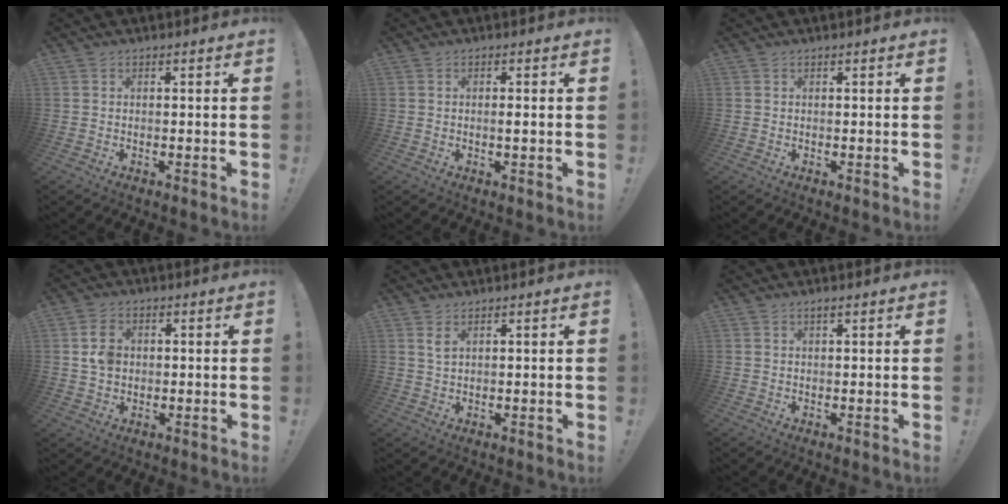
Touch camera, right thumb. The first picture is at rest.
{"total": 1.1, "force": [-0.2, 0.0, 1.1], "torque": [-0.011, -0.005, -0.006]}
{"total": 0.0}
{"total": 5.9, "force": [0.6, 4.7, 3.5], "torque": [-0.053, 0.003, 0.011]}
{"total": 2.0, "force": [1.2, 0.6, 1.5], "torque": [-0.025, -0.002, 0.020]}
{"total": 1.5, "force": [1.0, 0.2, 1.0], "torque": [-0.014, -0.002, 0.017]}